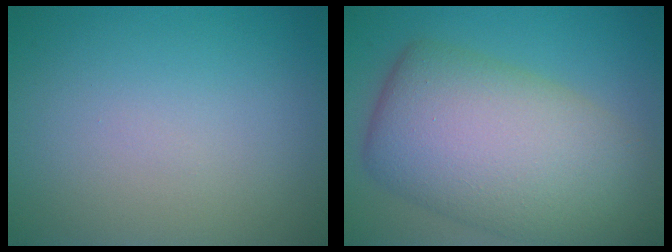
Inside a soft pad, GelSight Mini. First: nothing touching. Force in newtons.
{"total": 12.2, "press": 12.1, "slide": 0.7}